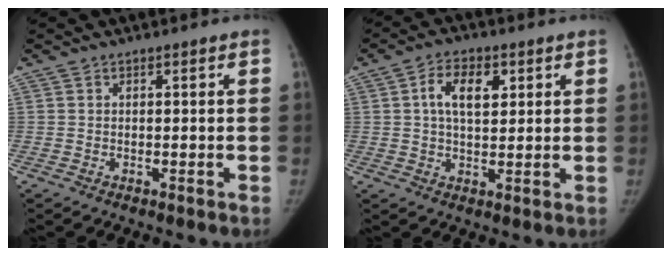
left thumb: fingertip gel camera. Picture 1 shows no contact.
{"total": 7.2, "force": [2.2, 4.1, 5.5], "torque": [-0.080, 0.000, 0.036]}